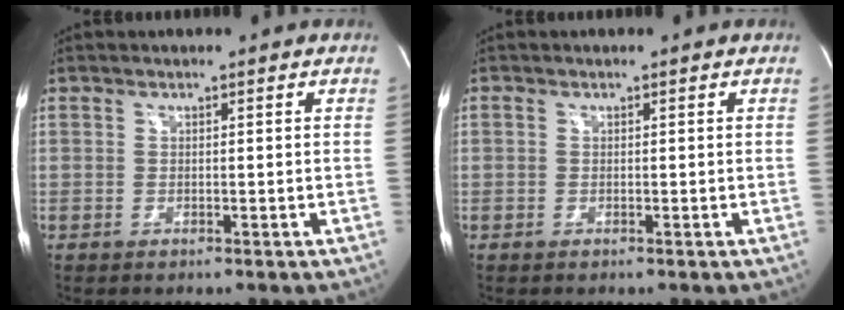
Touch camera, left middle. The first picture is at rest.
{"total": 0.0}